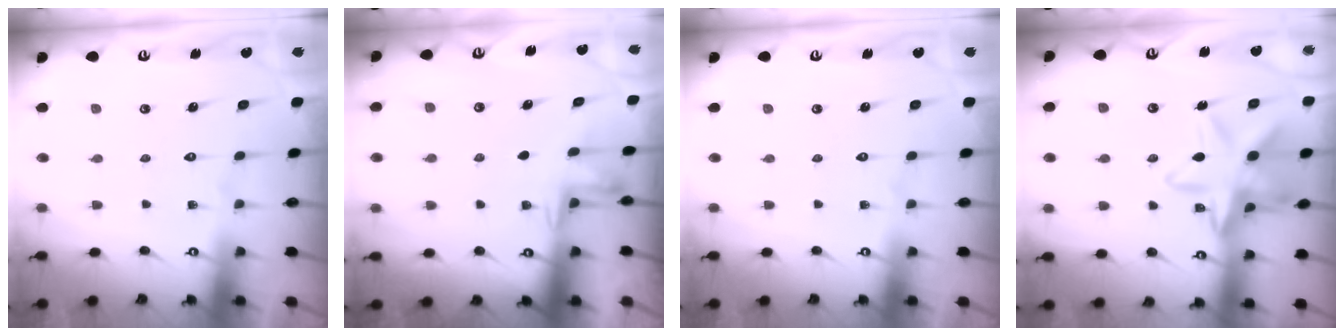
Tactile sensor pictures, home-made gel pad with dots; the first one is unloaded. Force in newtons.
{"total": 2.6, "press": 2.5, "slide": 0.7}
{"total": 0.0}
{"total": 17.0, "press": 16.9, "slide": 1.2}